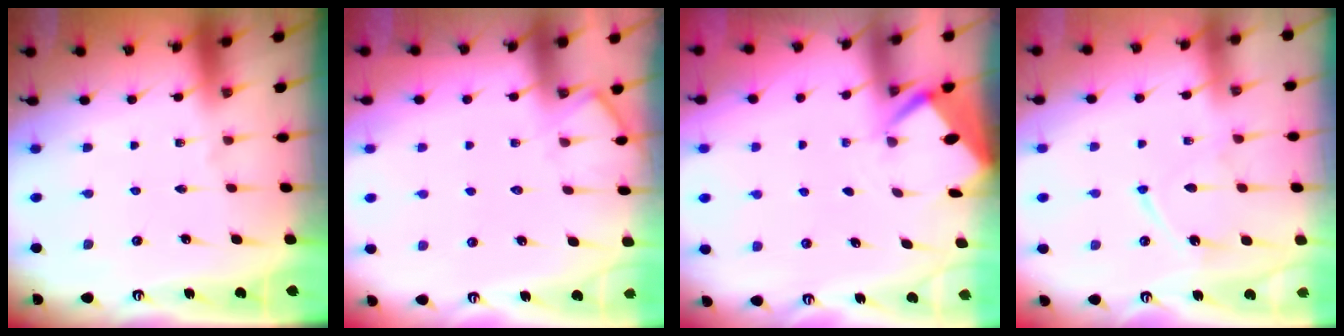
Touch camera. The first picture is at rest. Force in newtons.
{"total": 7.2, "press": 7.1, "slide": 0.9}
{"total": 2.7, "press": 2.7, "slide": 0.3}
{"total": 9.1, "press": 9.1, "slide": 0.9}